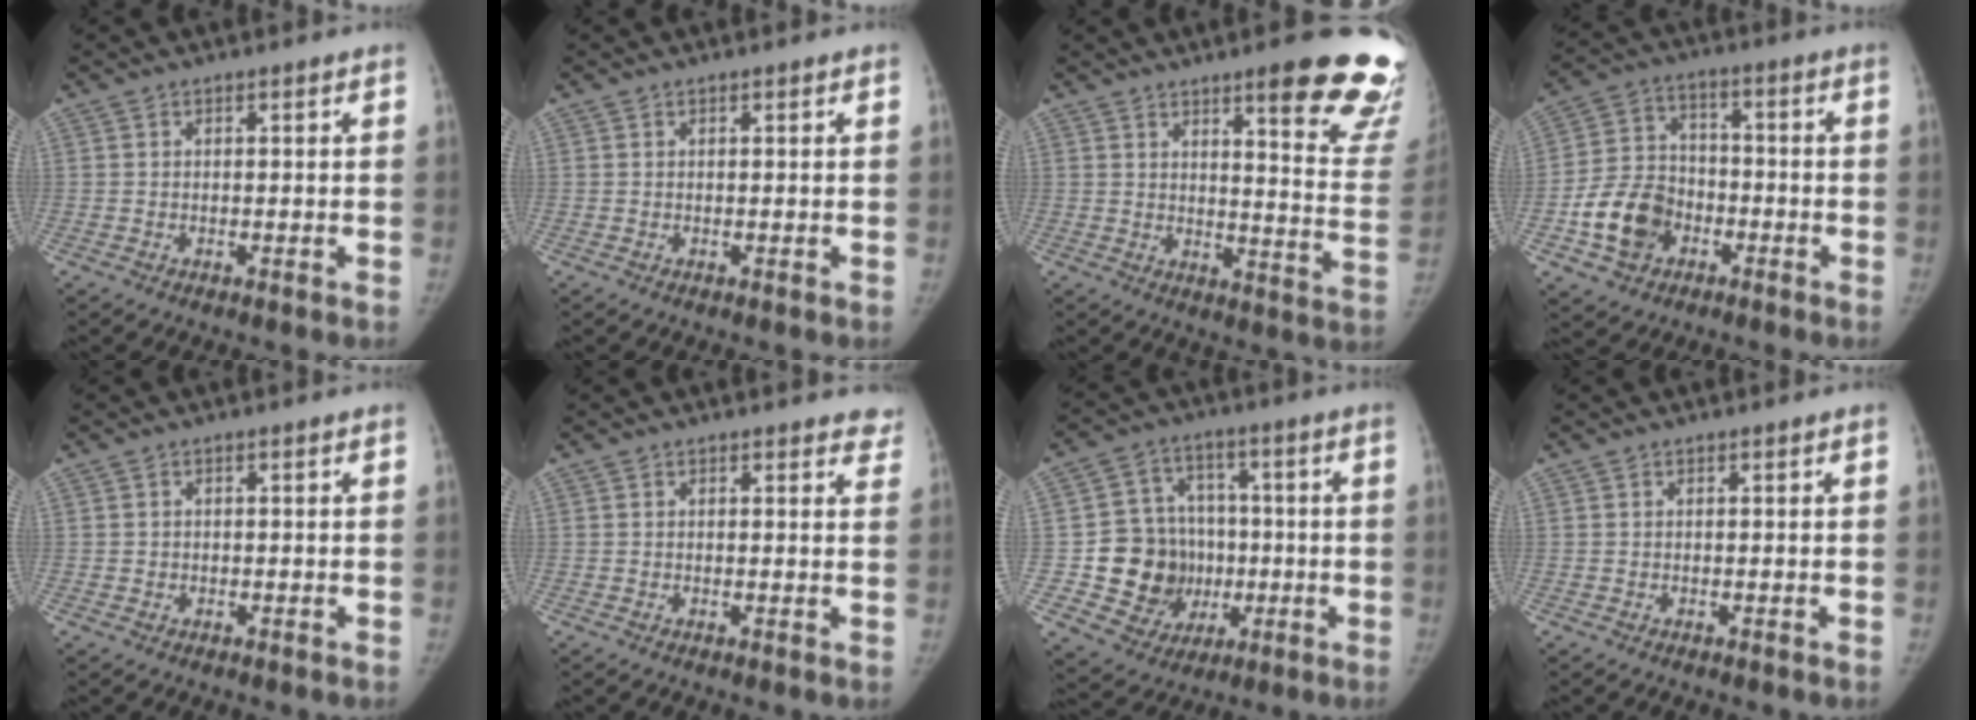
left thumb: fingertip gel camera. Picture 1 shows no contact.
{"total": 0.0}
{"total": 19.5, "force": [12.9, 3.3, 14.3], "torque": [-0.148, -0.081, 0.158]}
{"total": 11.8, "force": [-4.6, 9.2, 5.8], "torque": [-0.084, 0.027, -0.082]}
{"total": 0.8, "force": [-0.2, 0.8, -0.1], "torque": [0.007, 0.004, -0.003]}
{"total": 3.6, "force": [3.2, 1.4, 0.7], "torque": [0.026, -0.015, 0.016]}
{"total": 14.7, "force": [-1.9, 13.2, 6.2], "torque": [-0.051, 0.022, -0.014]}
{"total": 0.0}